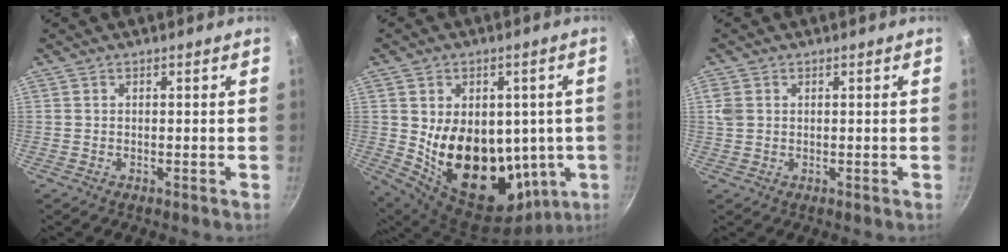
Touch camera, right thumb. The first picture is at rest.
{"total": 21.9, "force": [0.2, 15.1, 15.8], "torque": [-0.226, -0.027, 0.027]}
{"total": 2.6, "force": [0.5, 2.1, 1.4], "torque": [-0.026, 0.001, 0.011]}